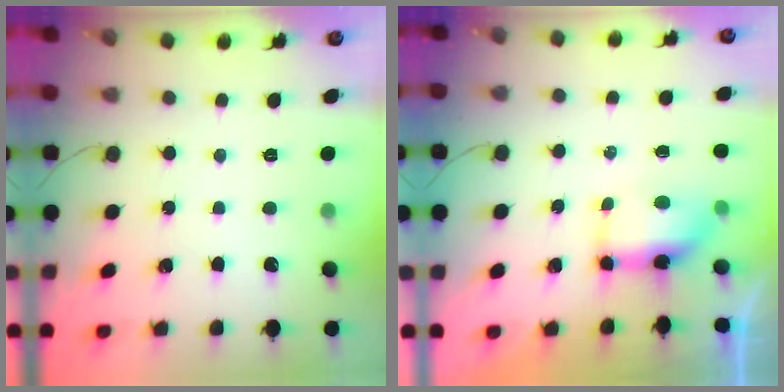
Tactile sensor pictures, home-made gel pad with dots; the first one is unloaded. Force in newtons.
{"total": 6.7, "press": 6.7, "slide": 0.6}